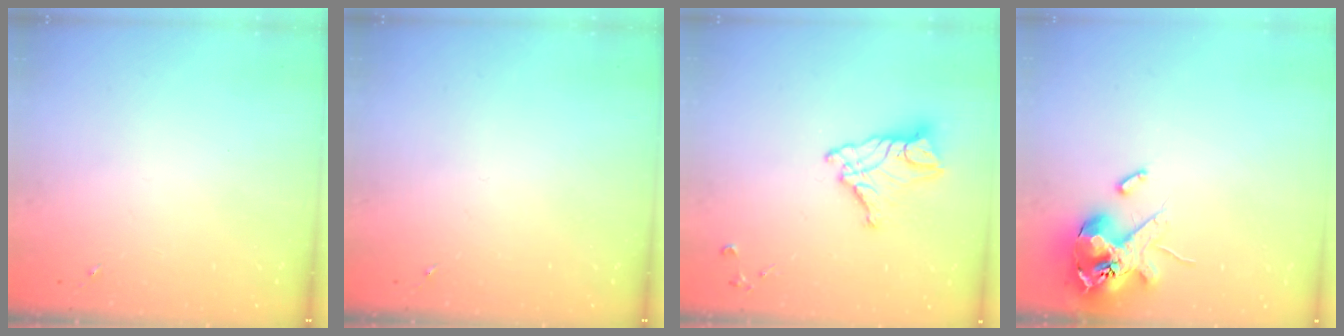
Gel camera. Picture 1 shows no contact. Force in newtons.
{"total": 0.0}
{"total": 12.7, "press": 12.6, "slide": 1.1}
{"total": 14.7, "press": 14.5, "slide": 2.1}